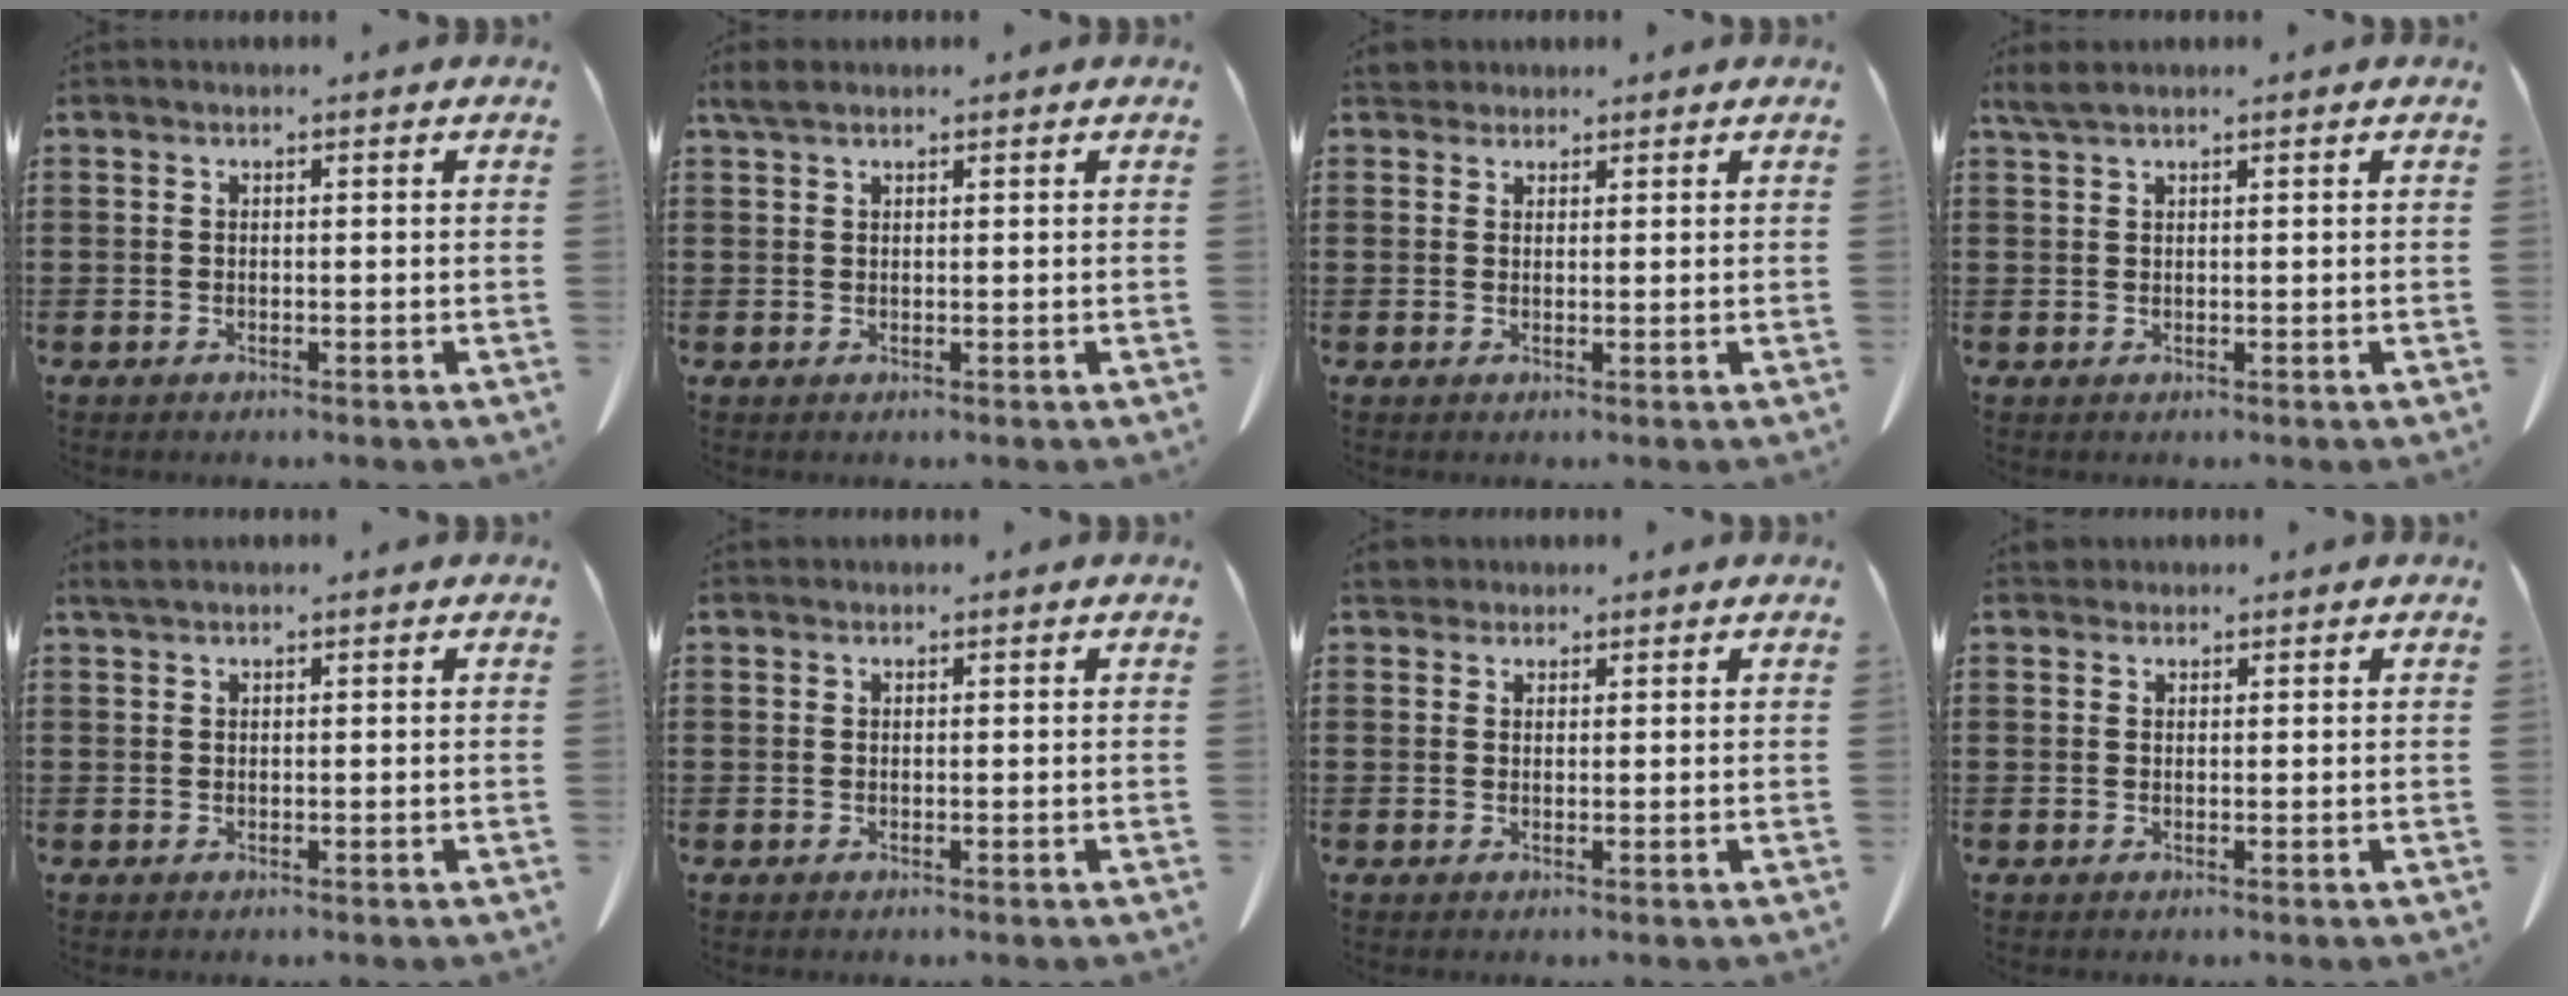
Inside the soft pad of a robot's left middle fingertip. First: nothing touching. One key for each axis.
{"total": 1.8, "fx": 1.3, "fy": 0.6, "fz": 1.0, "tx": -0.025, "ty": 0.005, "tz": 0.024}
{"total": 2.7, "fx": 2.3, "fy": 1.2, "fz": 0.7, "tx": -0.022, "ty": 0.006, "tz": 0.045}
{"total": 2.0, "fx": 1.4, "fy": 0.3, "fz": 1.3, "tx": -0.030, "ty": 0.001, "tz": 0.026}
{"total": 0.9, "fx": 0.7, "fy": 0.1, "fz": 0.6, "tx": -0.014, "ty": 0.000, "tz": 0.013}
{"total": 0.0}
{"total": 2.4, "fx": 2.0, "fy": 1.2, "fz": 0.7, "tx": -0.020, "ty": 0.008, "tz": 0.039}
{"total": 1.0, "fx": 0.9, "fy": 0.5, "fz": 0.1, "tx": -0.004, "ty": 0.003, "tz": 0.018}